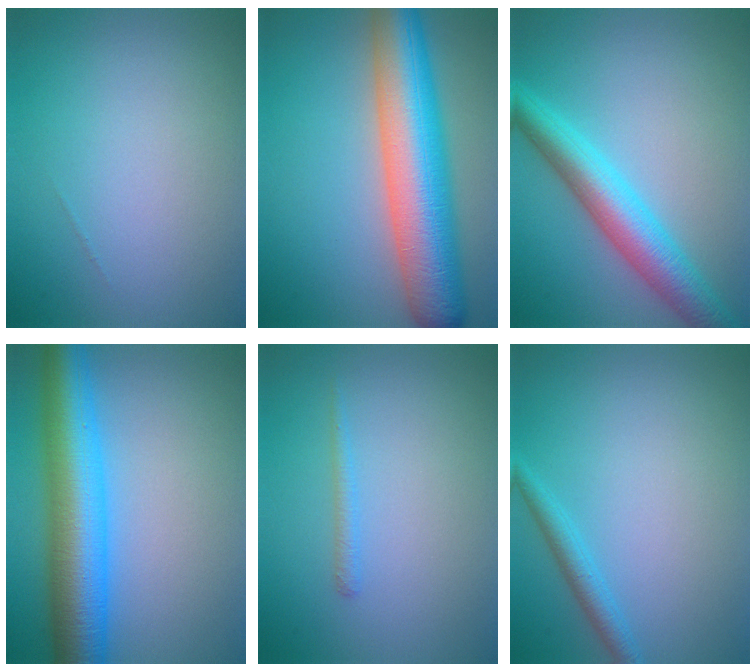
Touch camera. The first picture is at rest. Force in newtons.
{"total": 10.9, "press": 10.9, "slide": 0.3}
{"total": 6.3, "press": 6.3, "slide": 0.0}
{"total": 9.2, "press": 9.2, "slide": 0.1}
{"total": 0.9, "press": 0.9, "slide": 0.1}
{"total": 1.8, "press": 1.8, "slide": 0.1}